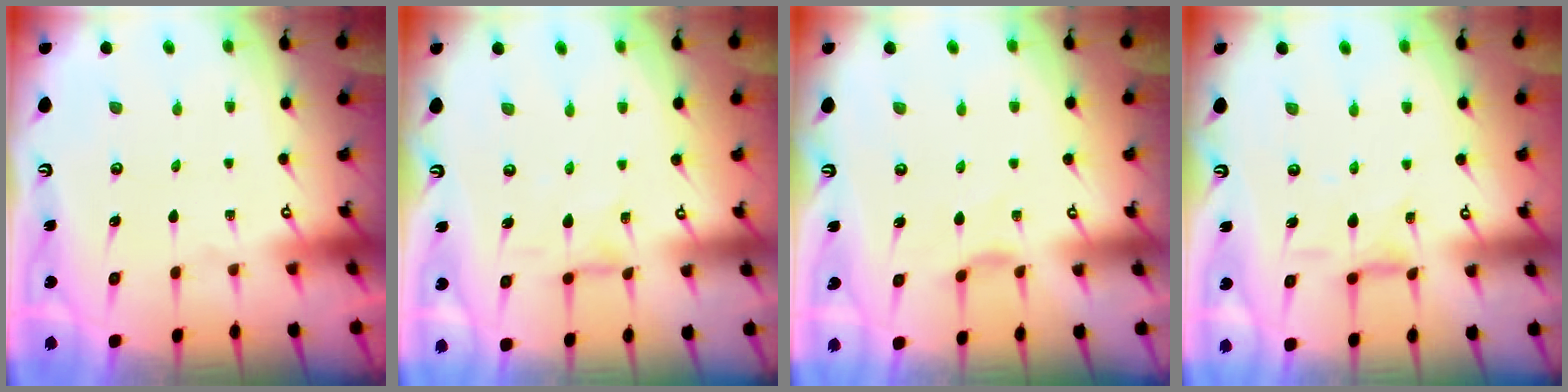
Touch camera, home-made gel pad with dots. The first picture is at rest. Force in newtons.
{"total": 1.3, "press": 1.3, "slide": 0.3}
{"total": 2.7, "press": 2.6, "slide": 0.6}
{"total": 4.8, "press": 4.8, "slide": 0.5}